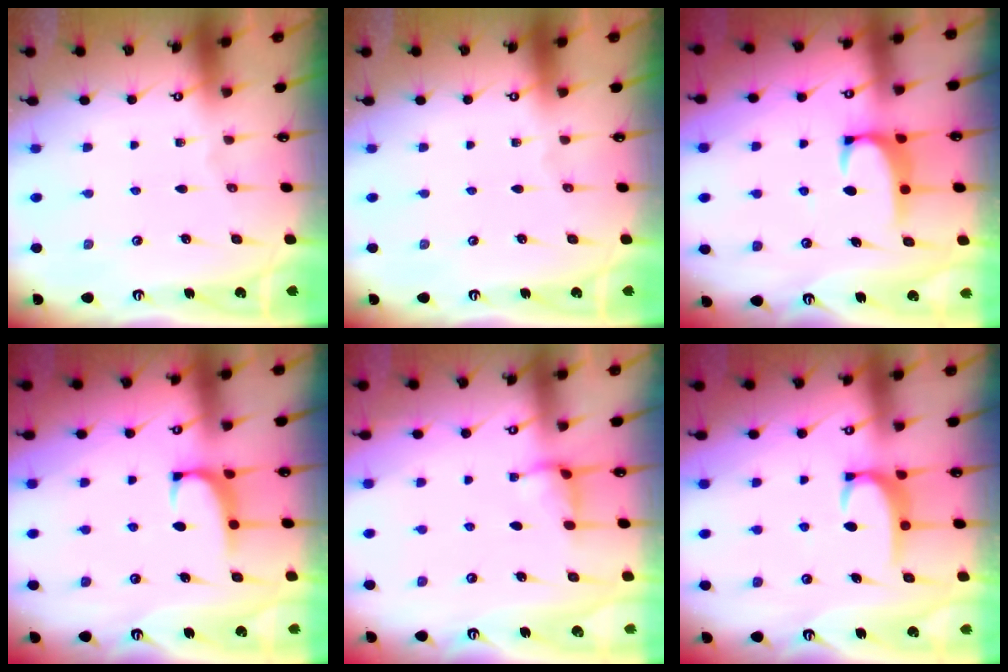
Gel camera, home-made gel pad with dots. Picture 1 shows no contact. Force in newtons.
{"total": 0.0}
{"total": 2.0, "press": 2.0, "slide": 0.3}
{"total": 0.9, "press": 0.6, "slide": 0.6}
{"total": 2.5, "press": 2.5, "slide": 0.5}
{"total": 3.5, "press": 3.4, "slide": 0.4}